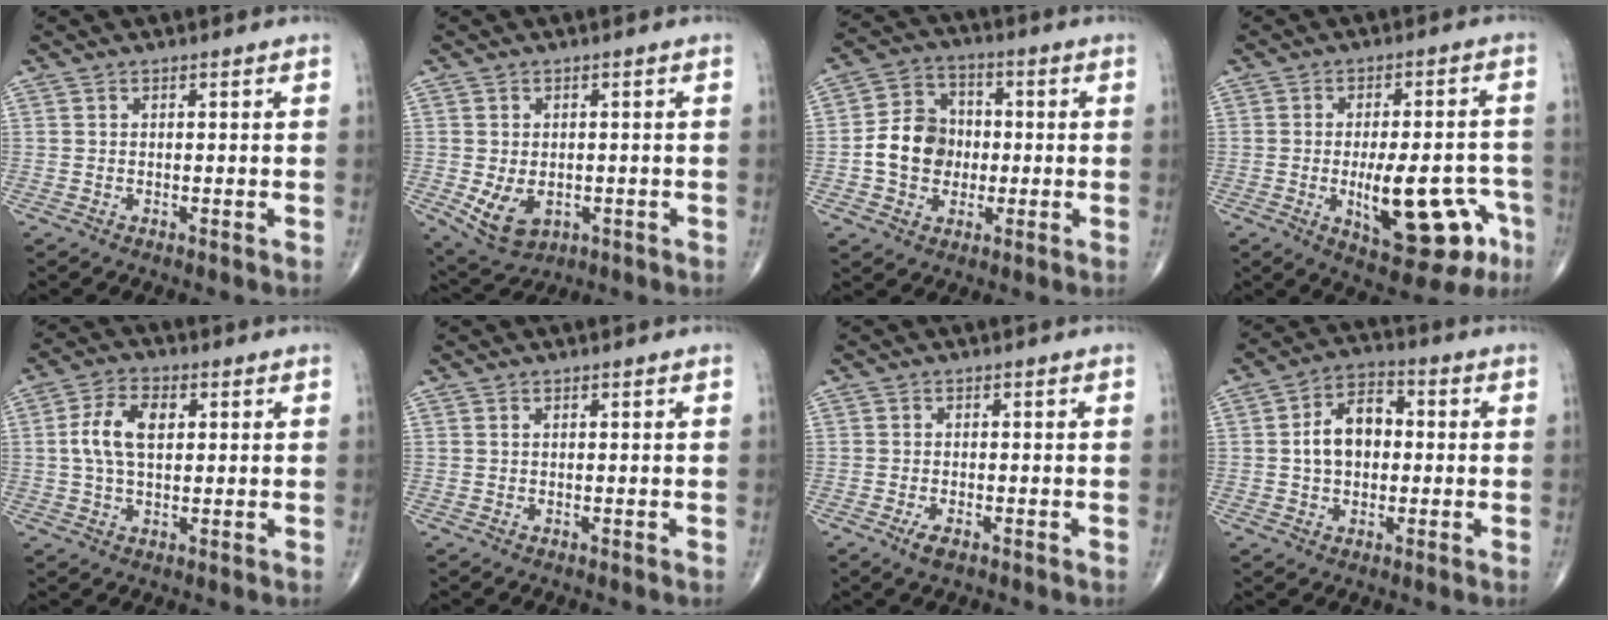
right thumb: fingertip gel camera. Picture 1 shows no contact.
{"total": 6.9, "force": [-1.5, 4.8, 4.8], "torque": [-0.076, -0.005, -0.009]}
{"total": 10.5, "force": [-1.1, 8.8, 5.7], "torque": [-0.073, 0.026, -0.027]}
{"total": 16.6, "force": [-5.5, 6.7, 14.1], "torque": [-0.175, 0.023, -0.062]}
{"total": 8.2, "force": [1.4, 4.6, 6.6], "torque": [-0.128, 0.011, 0.024]}
{"total": 0.0}
{"total": 2.4, "force": [-1.3, 0.9, 1.8], "torque": [-0.037, -0.001, -0.024]}
{"total": 9.1, "force": [0.3, 6.2, 6.7], "torque": [-0.097, 0.023, -0.002]}